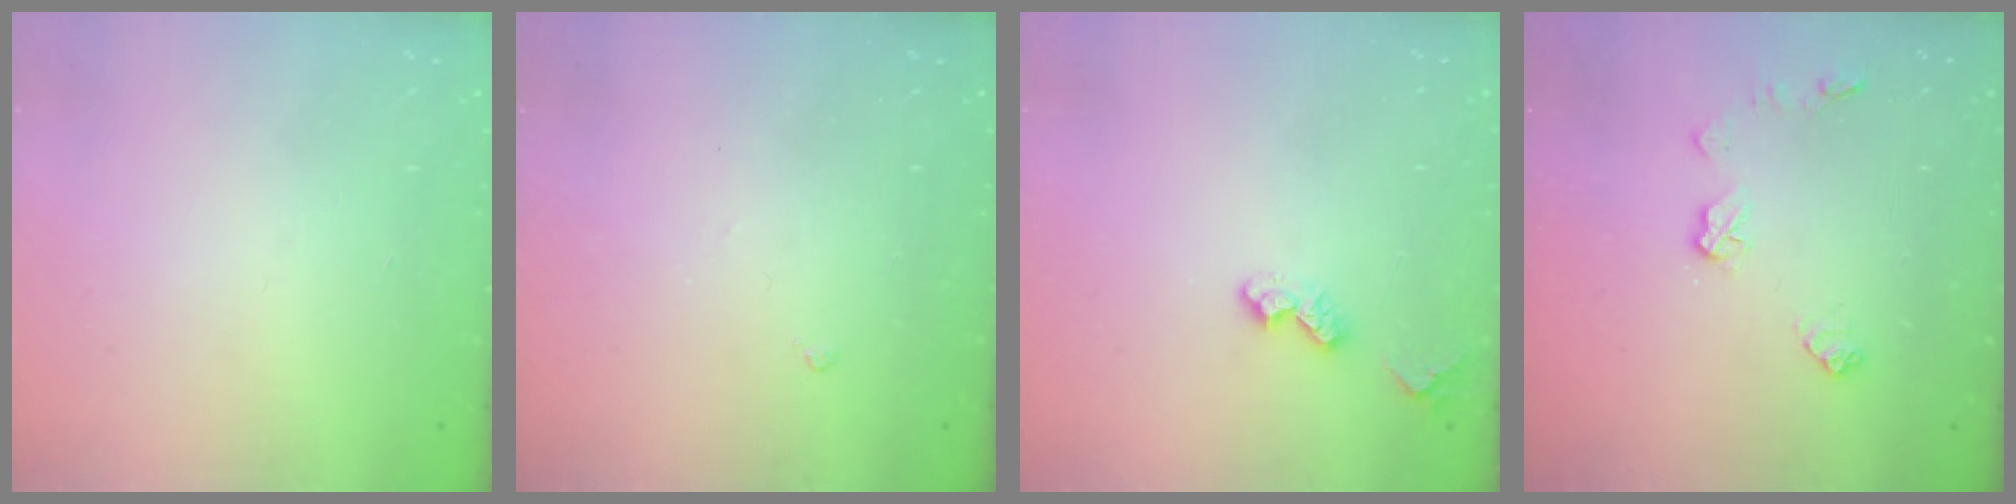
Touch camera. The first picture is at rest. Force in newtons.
{"total": 2.9, "press": 2.8, "slide": 0.6}
{"total": 4.9, "press": 4.9, "slide": 0.7}
{"total": 7.3, "press": 7.3, "slide": 0.2}